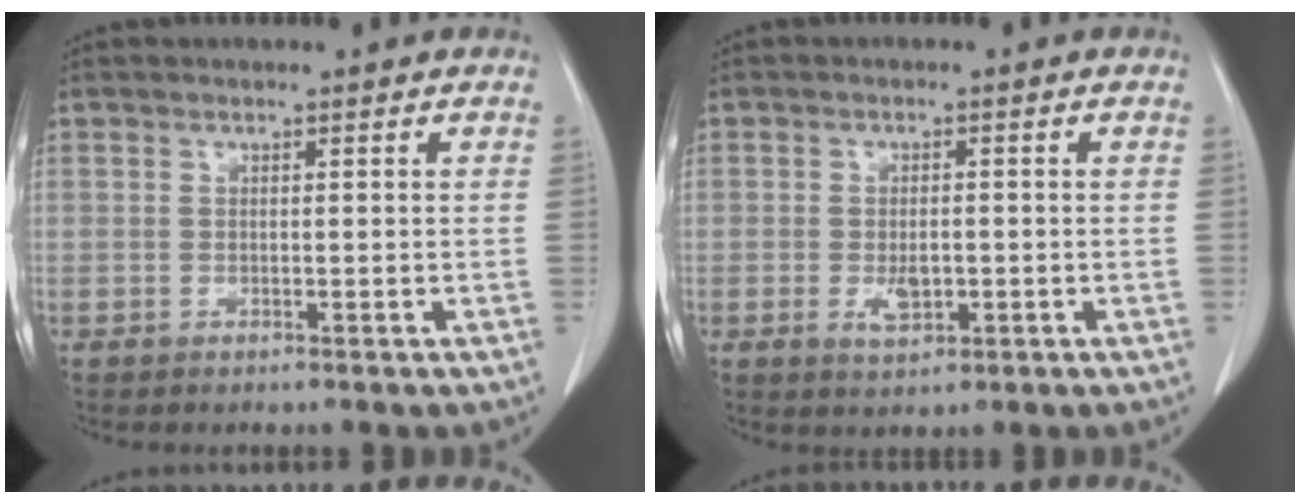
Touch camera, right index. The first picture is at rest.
{"total": 3.4, "force": [-0.9, 1.7, 2.8], "torque": [-0.051, -0.002, -0.007]}